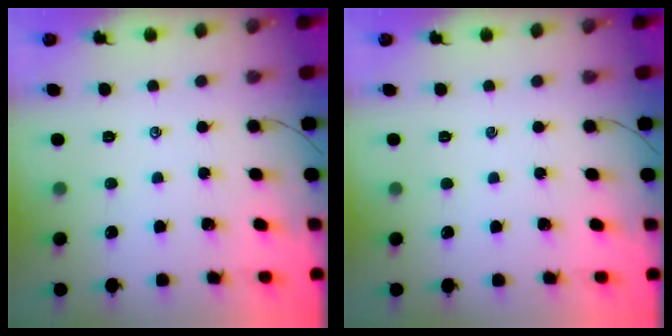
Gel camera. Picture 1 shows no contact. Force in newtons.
{"total": 0.0}